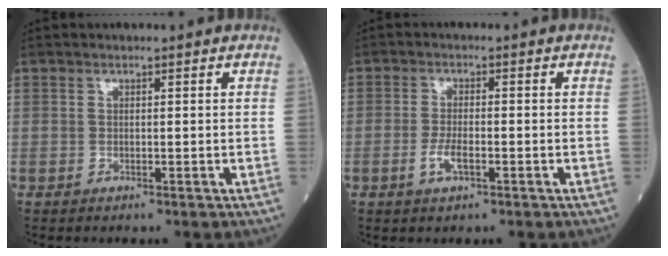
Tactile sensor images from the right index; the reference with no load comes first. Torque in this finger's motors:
{"motor_torque": [0.33, -0.09, 0.23, 0.06]}